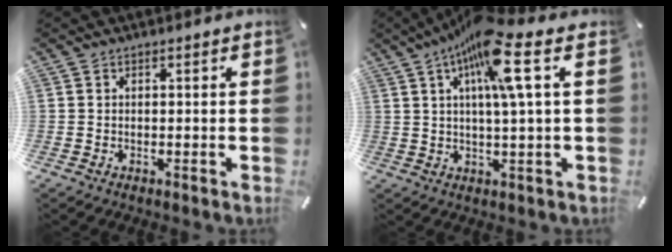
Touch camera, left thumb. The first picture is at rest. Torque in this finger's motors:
{"motor_torque": [0.12, 1.37, 1.67, -1.10, 0.45]}